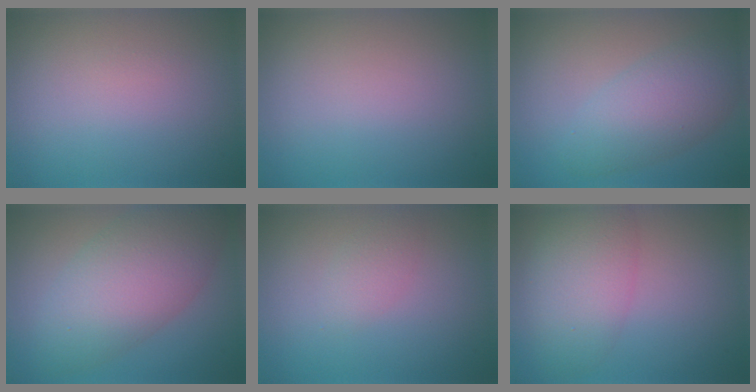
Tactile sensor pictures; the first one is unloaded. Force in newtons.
{"total": 0.0}
{"total": 5.0, "press": 5.0, "slide": 0.3}
{"total": 7.9, "press": 7.9, "slide": 0.2}
{"total": 1.4, "press": 1.4, "slide": 0.1}
{"total": 5.3, "press": 5.3, "slide": 0.3}